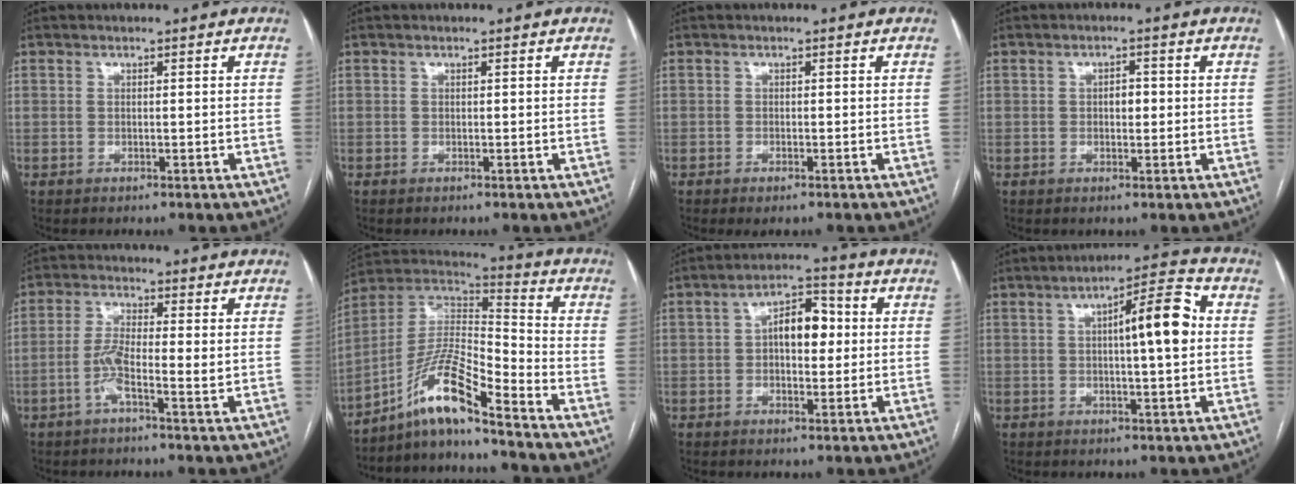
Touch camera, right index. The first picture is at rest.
{"total": 0.0}
{"total": 1.5, "force": [-1.0, 0.5, 1.0], "torque": [-0.014, -0.003, -0.009]}
{"total": 2.0, "force": [0.0, 1.1, 1.7], "torque": [-0.024, 0.004, 0.000]}
{"total": 5.1, "force": [-1.1, 0.8, 4.9], "torque": [-0.102, 0.007, -0.024]}
{"total": 11.5, "force": [-8.4, 0.4, 7.9], "torque": [-0.157, 0.017, -0.154]}
{"total": 7.3, "force": [0.7, 3.5, 6.3], "torque": [-0.102, 0.026, 0.008]}
{"total": 10.0, "force": [1.4, 1.6, 9.8], "torque": [-0.146, 0.024, 0.018]}